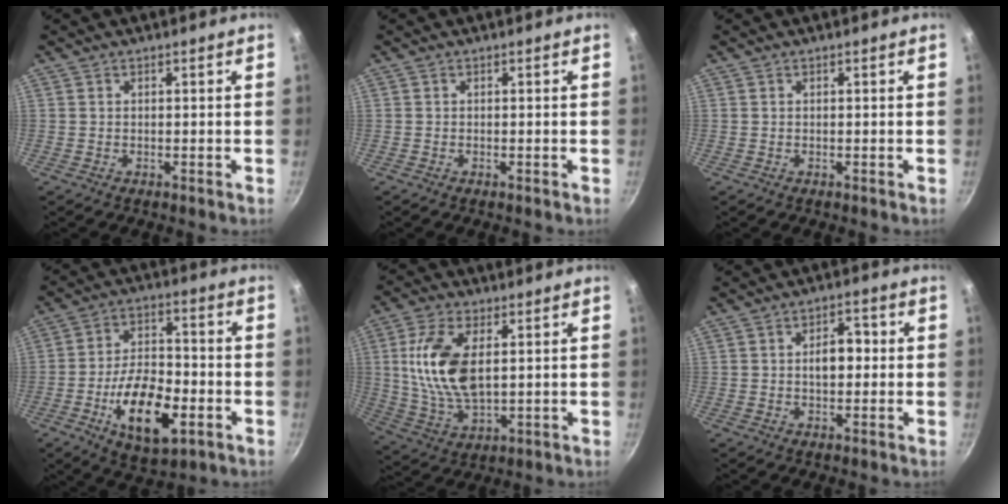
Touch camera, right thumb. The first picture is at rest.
{"total": 0.0}
{"total": 0.0}
{"total": 16.0, "force": [-5.3, 7.8, 12.9], "torque": [-0.204, 0.023, -0.086]}
{"total": 14.2, "force": [2.5, 7.4, 11.8], "torque": [-0.228, -0.009, 0.055]}
{"total": 5.6, "force": [0.2, 3.4, 4.4], "torque": [-0.039, 0.014, -0.002]}